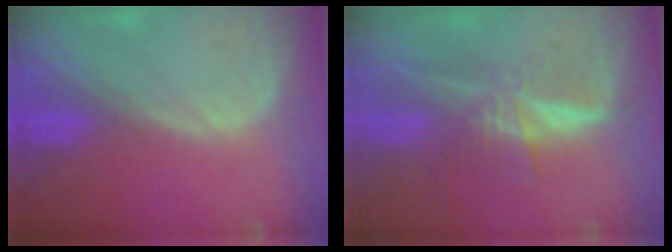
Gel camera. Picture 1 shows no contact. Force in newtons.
{"total": 5.9, "press": 5.5, "slide": 2.0}